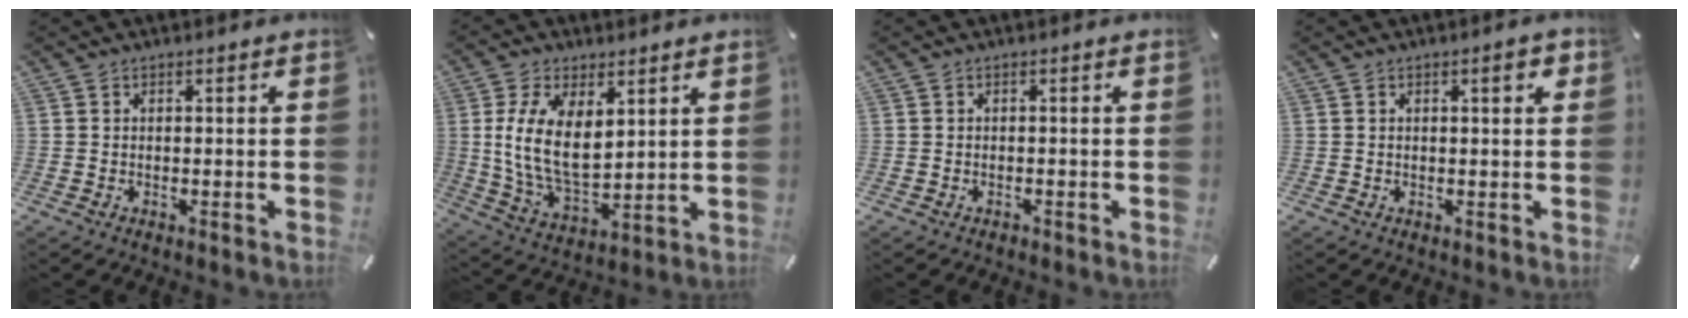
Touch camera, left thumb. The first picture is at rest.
{"total": 12.6, "force": [3.6, 7.2, 9.6], "torque": [-0.211, -0.015, 0.063]}
{"total": 0.5, "force": [-0.4, 0.2, 0.2], "torque": [-0.003, 0.001, -0.010]}
{"total": 3.1, "force": [1.2, 0.9, 2.7], "torque": [-0.039, 0.000, 0.014]}